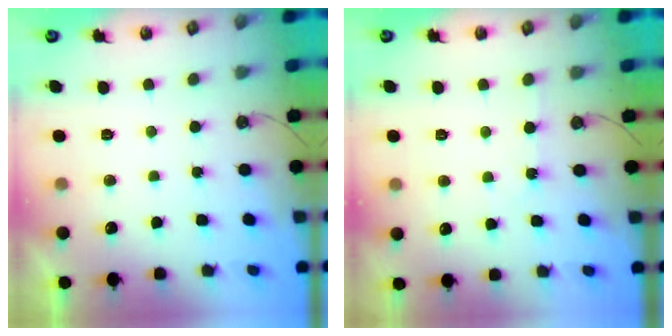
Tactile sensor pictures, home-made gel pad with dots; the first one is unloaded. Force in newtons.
{"total": 1.6, "press": 1.6, "slide": 0.2}